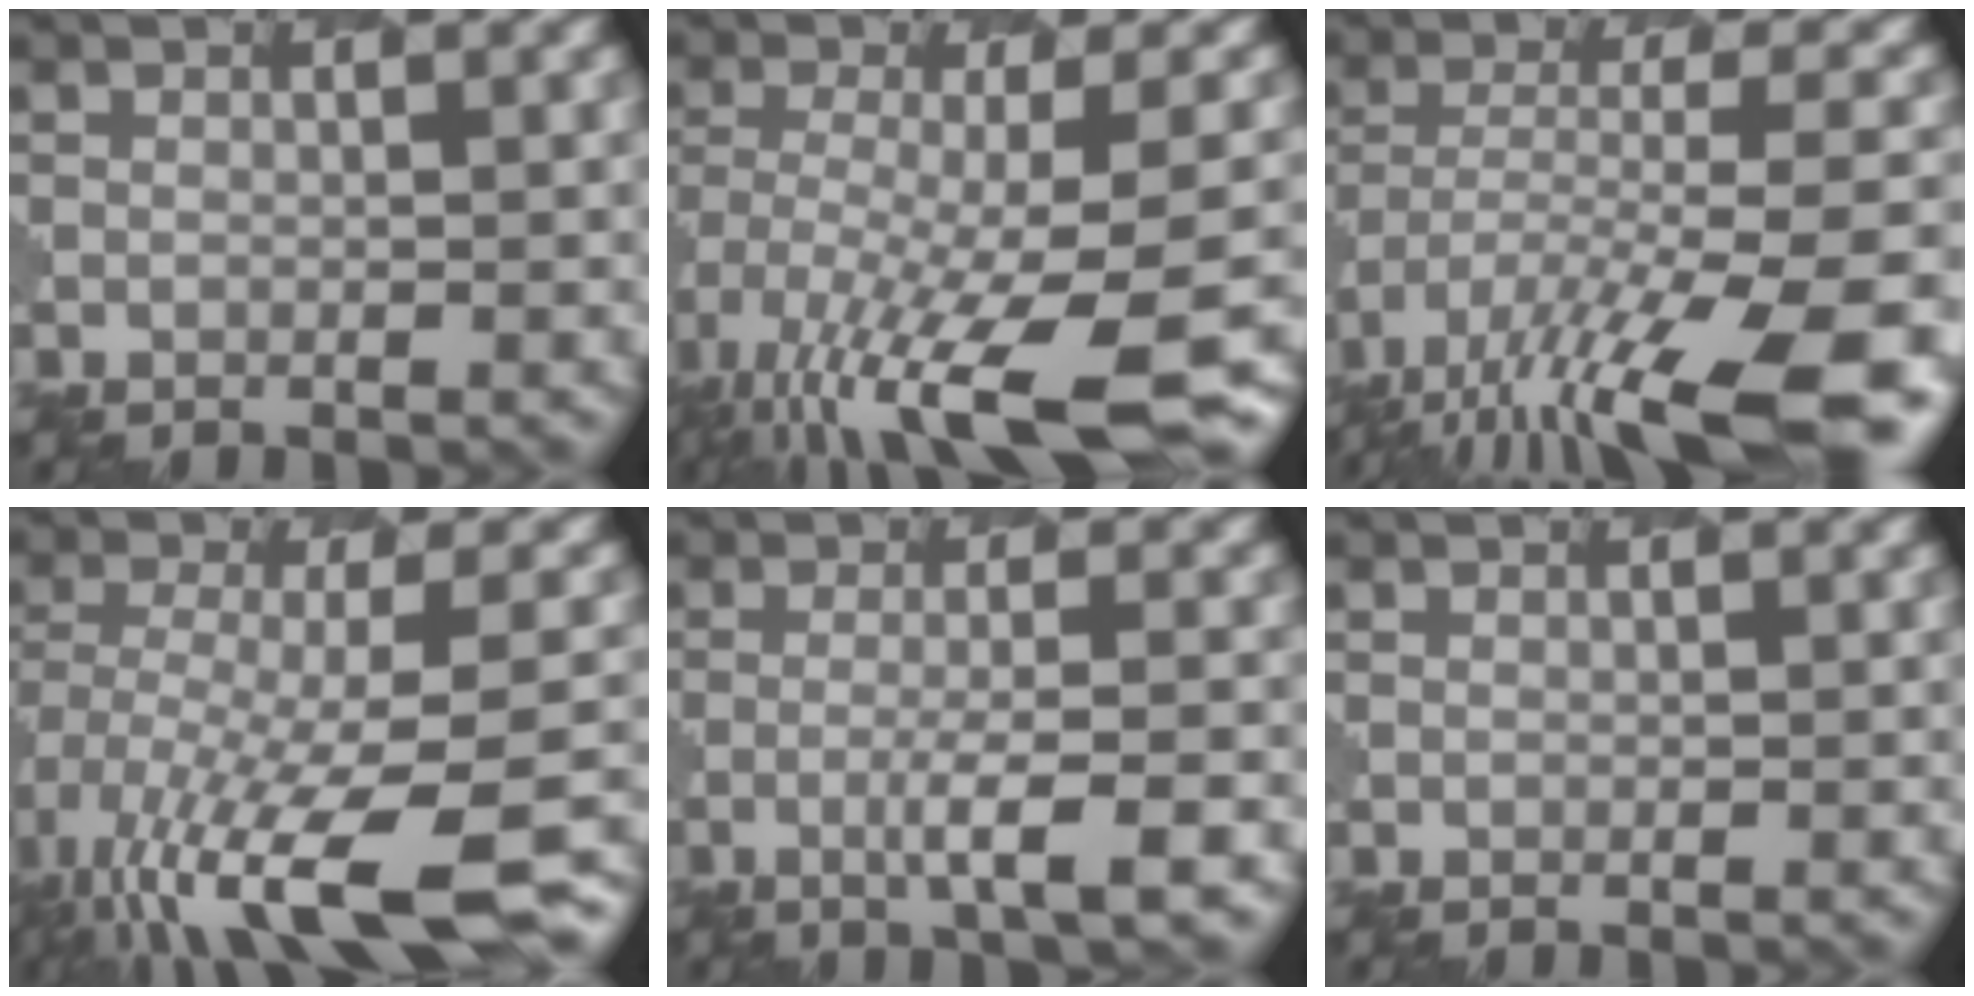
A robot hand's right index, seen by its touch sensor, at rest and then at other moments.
{"total": 12.8, "force": [-7.4, 3.4, 9.9], "torque": [-0.205, -0.025, -0.112]}
{"total": 14.6, "force": [-10.1, 3.6, 9.9], "torque": [-0.196, -0.027, -0.149]}
{"total": 14.1, "force": [-8.3, 4.6, 10.5], "torque": [-0.216, -0.026, -0.107]}
{"total": 3.8, "force": [-1.3, 0.3, 3.5], "torque": [-0.056, 0.006, -0.034]}
{"total": 0.0}